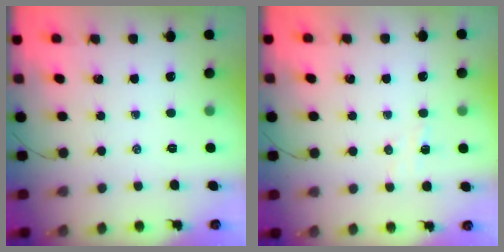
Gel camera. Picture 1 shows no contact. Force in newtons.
{"total": 3.7, "press": 3.5, "slide": 1.1}